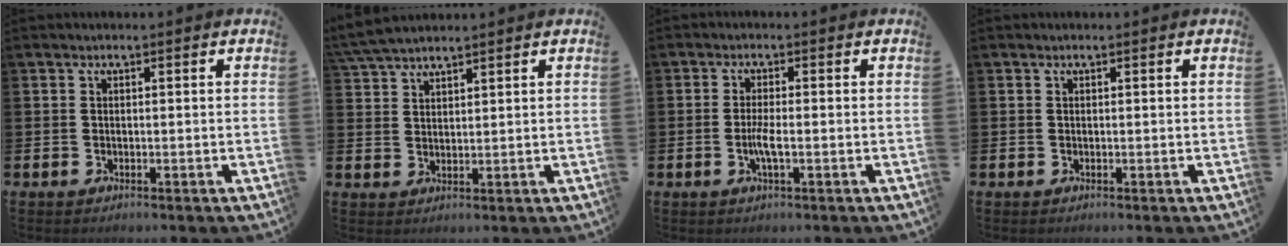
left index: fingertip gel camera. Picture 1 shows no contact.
{"total": 4.3, "force": [4.2, 0.6, 1.0], "torque": [-0.028, -0.013, 0.077]}
{"total": 2.6, "force": [-0.6, 0.4, 2.5], "torque": [-0.055, -0.002, -0.013]}
{"total": 0.0}